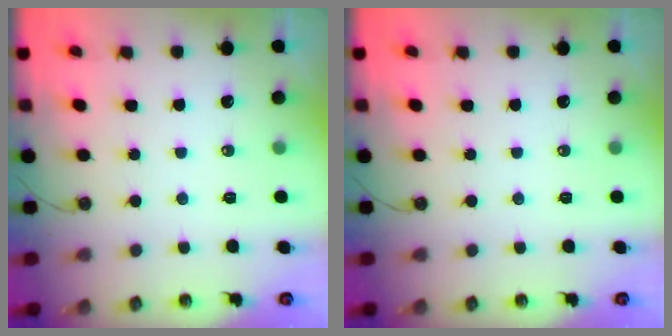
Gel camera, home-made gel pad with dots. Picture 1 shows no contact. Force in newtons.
{"total": 0.0}